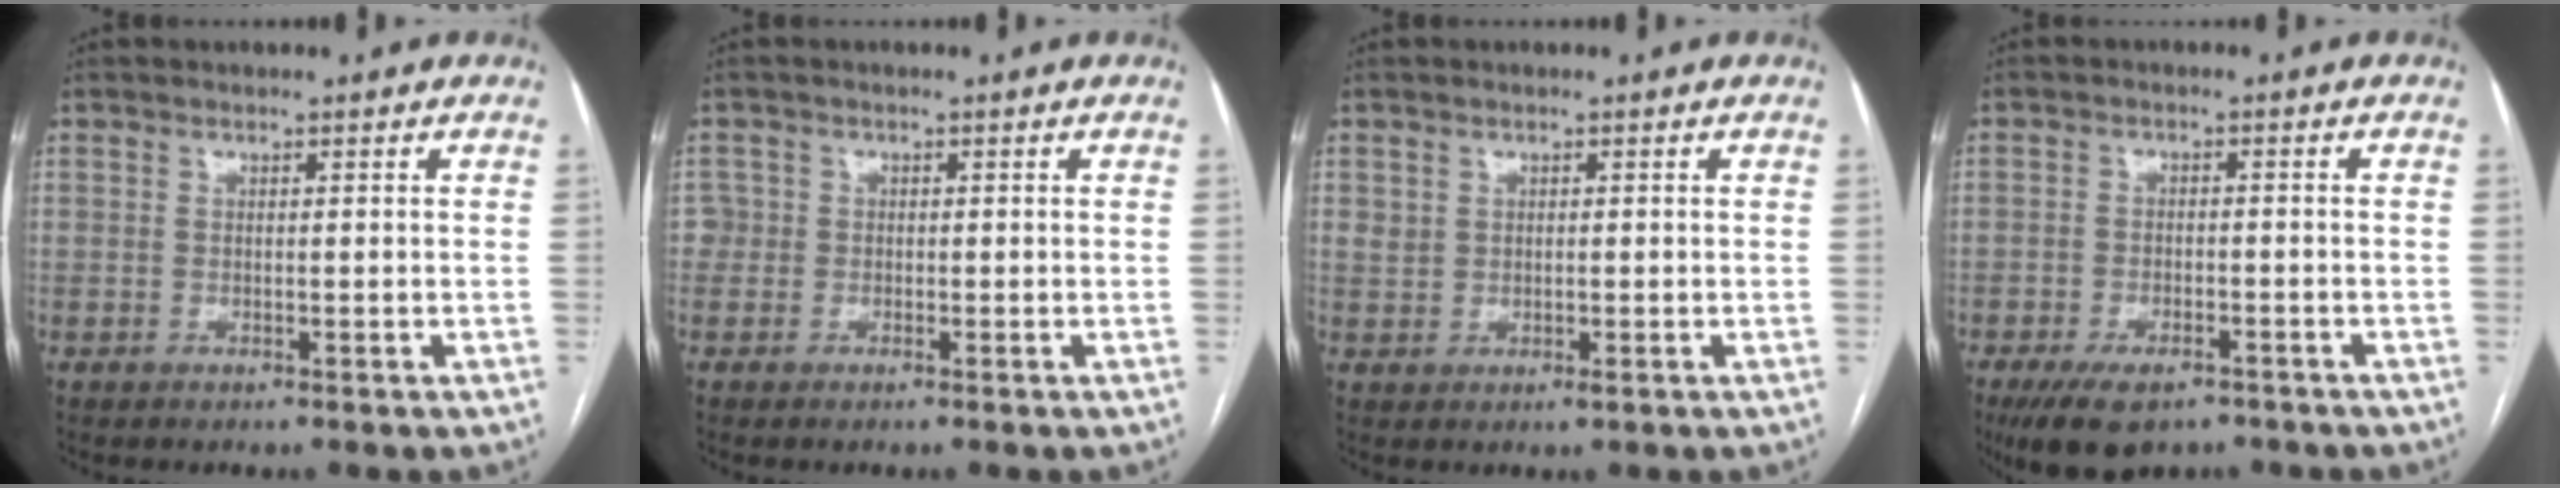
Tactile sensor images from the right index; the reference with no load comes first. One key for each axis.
{"total": 1.7, "fx": -0.3, "fy": 1.7, "fz": 0.0, "tx": 0.014, "ty": 0.007, "tz": -0.011}
{"total": 1.9, "fx": 0.5, "fy": 1.5, "fz": 1.1, "tx": -0.025, "ty": 0.001, "tz": 0.013}
{"total": 8.1, "fx": -5.8, "fy": 3.6, "fz": 4.4, "tx": -0.075, "ty": -0.006, "tz": -0.093}